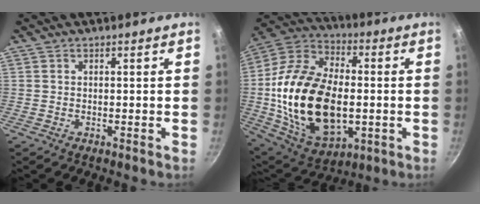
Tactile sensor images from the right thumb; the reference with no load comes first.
{"total": 27.6, "force": [-2.1, 16.7, 21.9], "torque": [-0.397, 0.018, -0.030]}